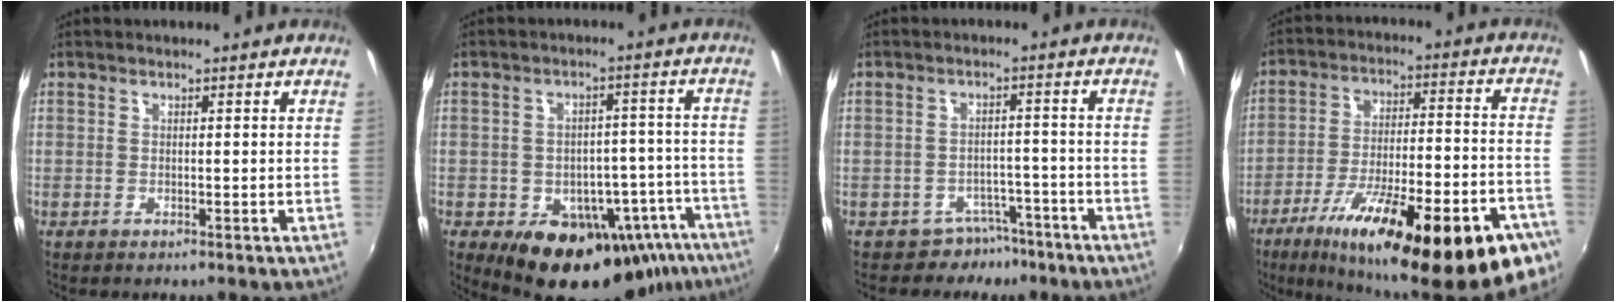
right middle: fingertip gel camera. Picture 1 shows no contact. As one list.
[{"total": 19.6, "force": [-12.1, 12.4, 9.3], "torque": [-0.132, 0.022, -0.130]}, {"total": 5.4, "force": [-4.1, 3.6, 0.1], "torque": [0.001, 0.029, -0.053]}, {"total": 31.1, "force": [-18.9, 7.6, 23.4], "torque": [-0.356, -0.043, -0.271]}]